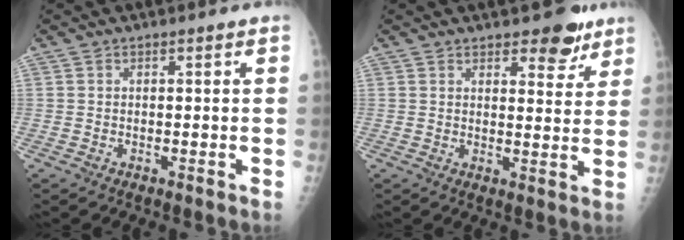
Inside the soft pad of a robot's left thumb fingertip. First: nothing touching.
{"total": 6.7, "force": [4.7, 2.9, 3.7], "torque": [-0.019, -0.027, 0.062]}